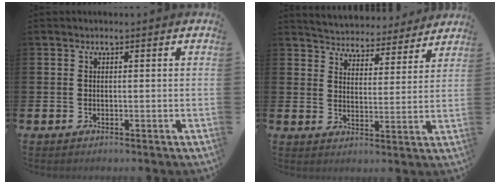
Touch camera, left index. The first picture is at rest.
{"total": 4.8, "force": [4.7, 1.0, -0.3], "torque": [-0.013, -0.044, 0.079]}